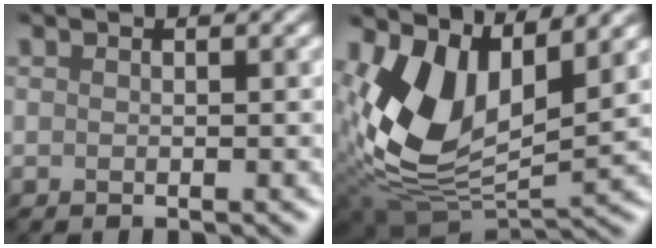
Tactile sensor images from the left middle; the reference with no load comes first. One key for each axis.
{"total": 8.6, "fx": 2.7, "fy": 5.0, "fz": 6.5, "tx": -0.150, "ty": -0.020, "tz": 0.056}